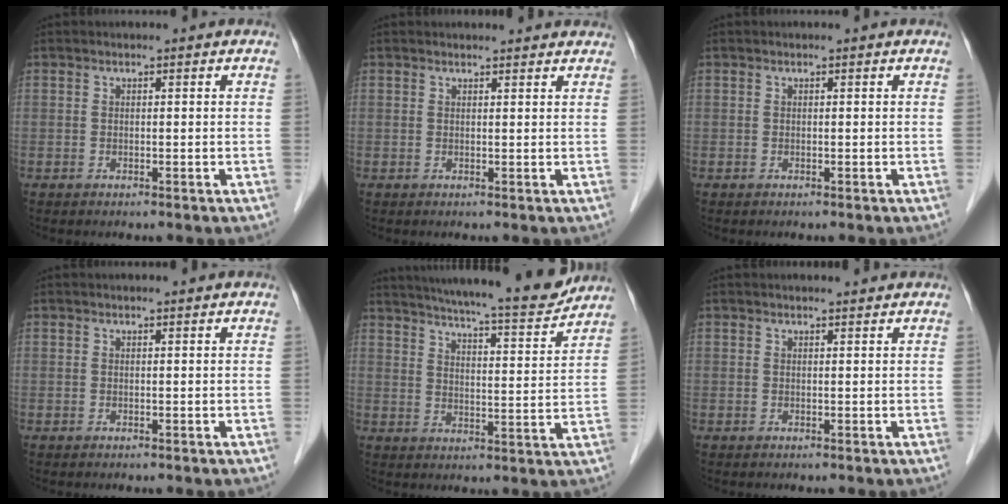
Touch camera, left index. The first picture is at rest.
{"total": 4.5, "force": [4.3, 0.7, 1.0], "torque": [-0.010, 0.006, 0.038]}
{"total": 0.0}
{"total": 0.7, "force": [0.6, -0.1, 0.4], "torque": [-0.007, 0.002, 0.010]}
{"total": 17.5, "force": [16.0, 0.8, 7.2], "torque": [-0.114, -0.026, 0.218]}
{"total": 2.0, "force": [1.9, 0.0, 0.6], "torque": [-0.009, 0.004, 0.022]}